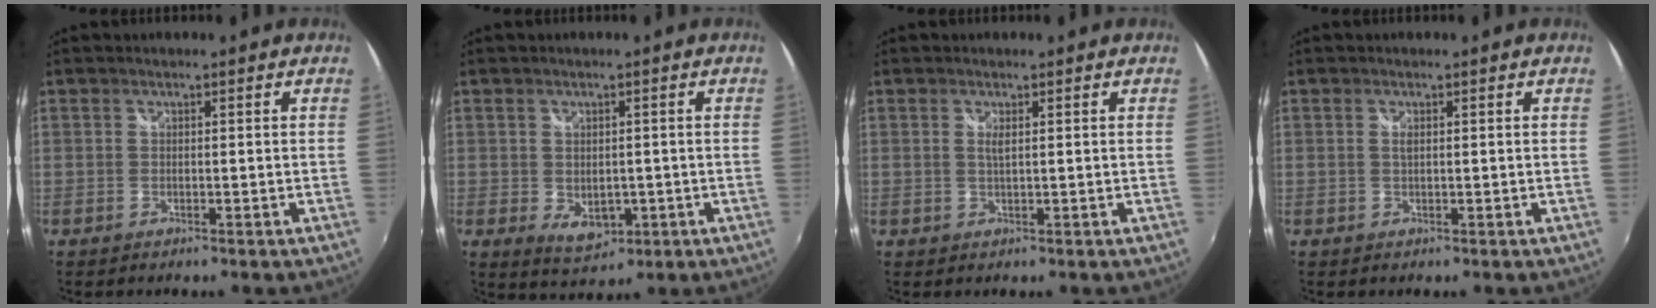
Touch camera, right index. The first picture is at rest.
{"total": 5.1, "force": [-0.8, 3.7, 3.5], "torque": [-0.061, -0.013, -0.005]}
{"total": 1.3, "force": [0.4, 0.1, 1.3], "torque": [-0.023, -0.002, 0.007]}
{"total": 0.9, "force": [0.2, 0.3, 0.8], "torque": [-0.015, 0.000, 0.003]}